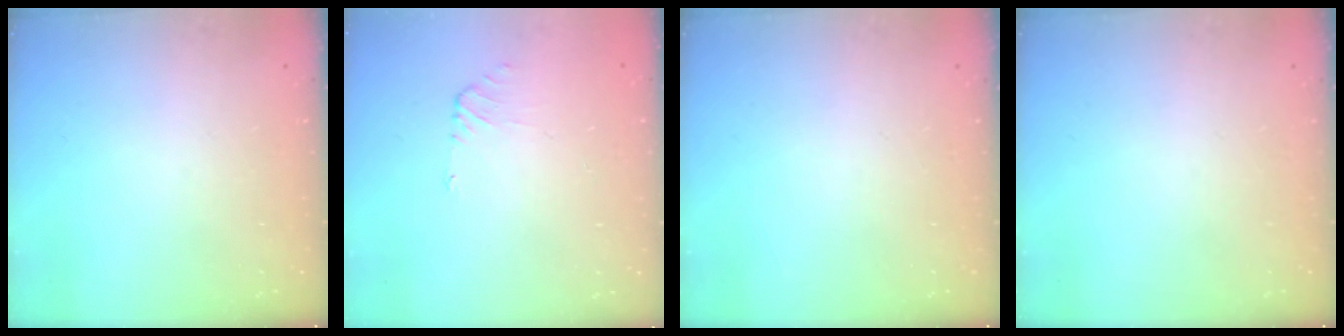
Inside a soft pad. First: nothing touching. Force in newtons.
{"total": 0.6, "press": 0.4, "slide": 0.4}
{"total": 0.0}
{"total": 0.0}